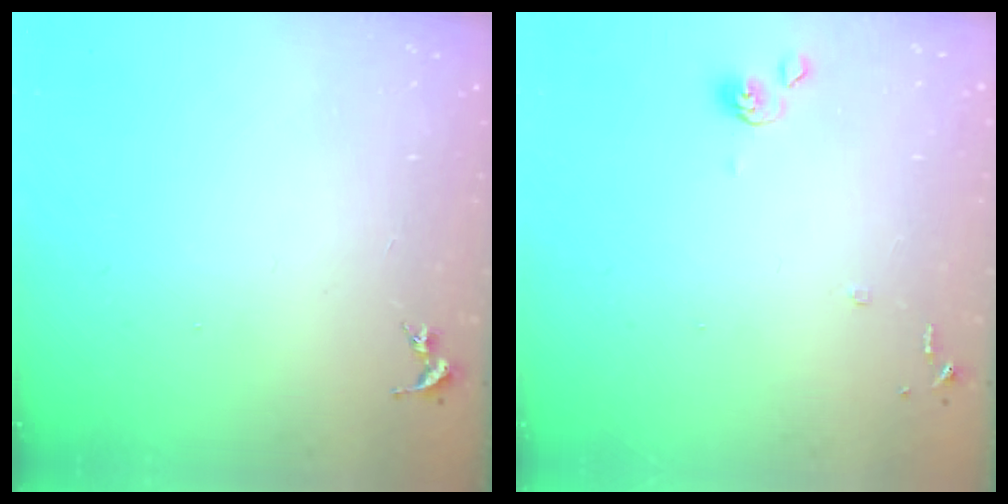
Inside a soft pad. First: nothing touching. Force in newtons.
{"total": 6.6, "press": 6.6, "slide": 0.6}